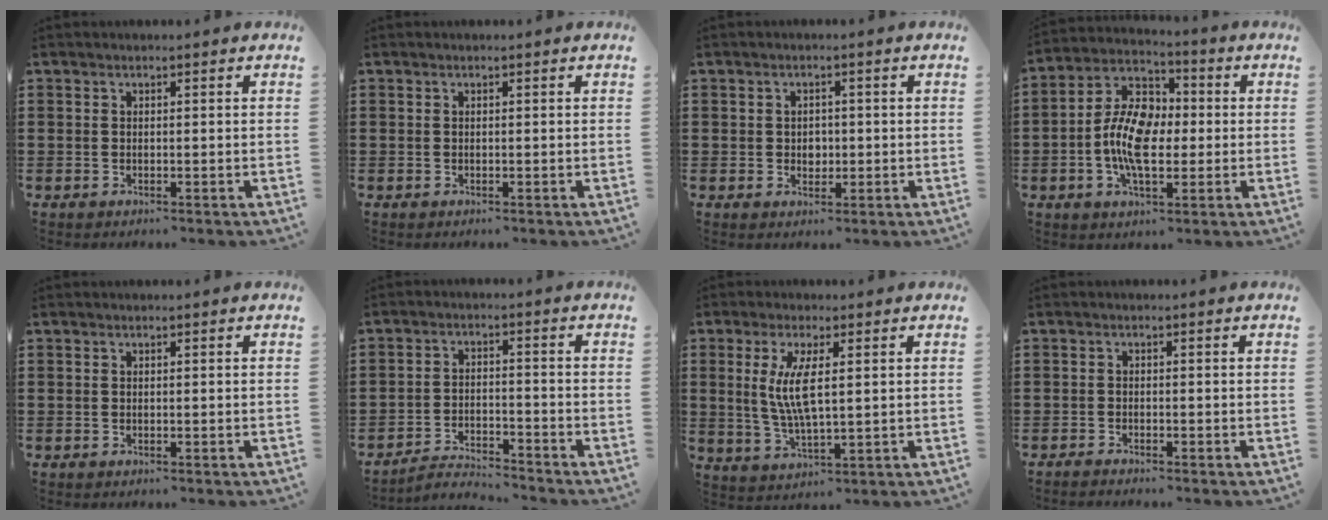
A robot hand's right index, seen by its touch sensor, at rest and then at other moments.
{"total": 0.0}
{"total": 1.9, "force": [0.1, 1.7, 1.0], "torque": [-0.013, 0.007, -0.002]}
{"total": 10.0, "force": [-1.3, 5.8, 8.0], "torque": [-0.188, 0.007, -0.031]}
{"total": 0.0}
{"total": 3.4, "force": [-3.3, 0.2, 0.3], "torque": [-0.013, 0.004, -0.071]}
{"total": 6.9, "force": [1.4, 2.0, 6.5], "torque": [-0.141, -0.002, 0.019]}
{"total": 1.0, "force": [-1.0, -0.1, 0.0], "torque": [-0.002, 0.001, -0.020]}